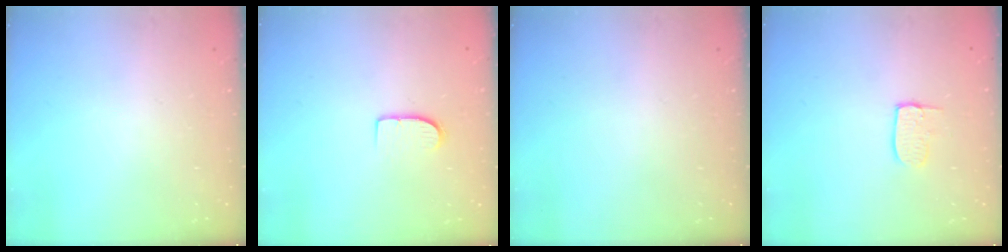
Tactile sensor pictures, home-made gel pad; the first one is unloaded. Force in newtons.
{"total": 6.6, "press": 6.6, "slide": 0.5}
{"total": 0.0}
{"total": 6.5, "press": 6.5, "slide": 0.6}